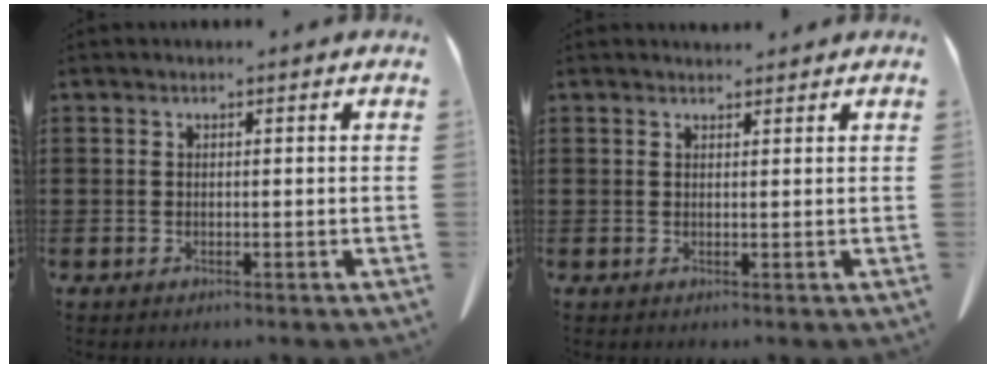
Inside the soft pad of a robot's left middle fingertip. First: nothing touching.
{"total": 1.0, "force": [1.0, 0.2, 0.2], "torque": [-0.005, 0.002, 0.019]}